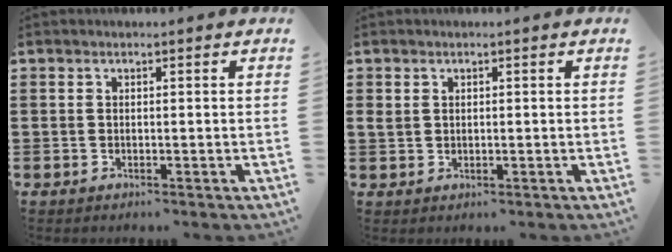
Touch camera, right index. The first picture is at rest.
{"total": 1.1, "force": [0.5, 0.8, 0.5], "torque": [-0.012, 0.006, 0.008]}